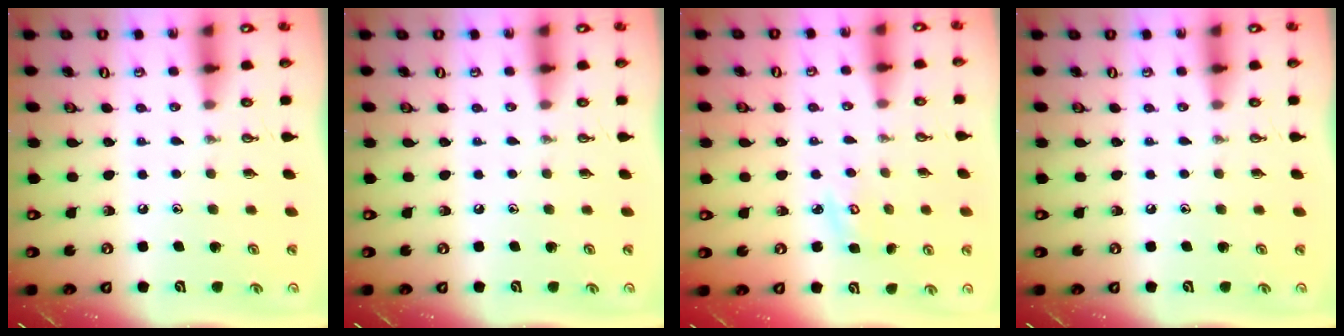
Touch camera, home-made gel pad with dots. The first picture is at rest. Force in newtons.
{"total": 0.0}
{"total": 3.8, "press": 3.7, "slide": 0.5}
{"total": 0.0}